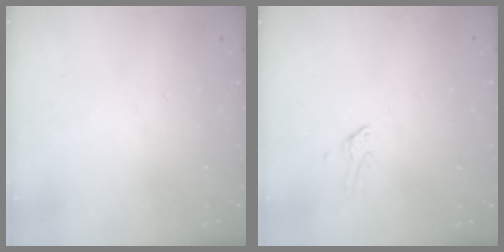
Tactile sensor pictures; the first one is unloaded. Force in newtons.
{"total": 0.0}